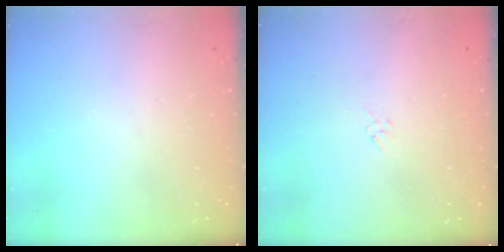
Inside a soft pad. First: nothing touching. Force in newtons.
{"total": 2.3, "press": 2.2, "slide": 0.6}